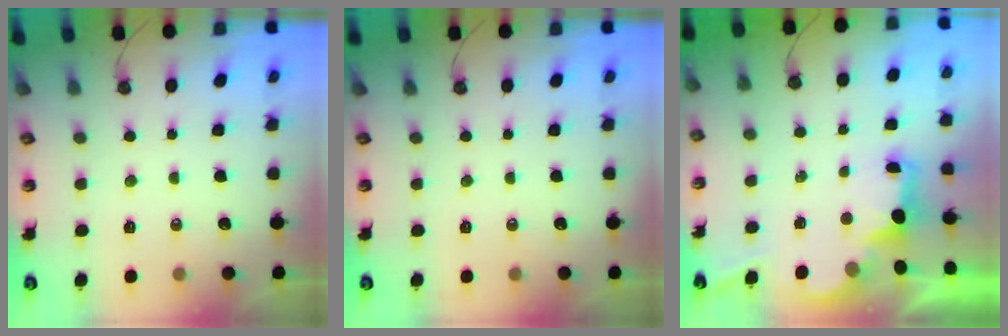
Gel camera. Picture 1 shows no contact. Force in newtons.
{"total": 0.0}
{"total": 2.8, "press": 2.6, "slide": 0.9}